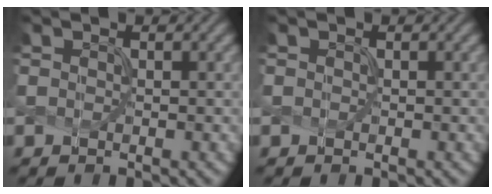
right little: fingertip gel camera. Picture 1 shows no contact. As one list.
[{"total": 0.6, "force": [-0.1, -0.2, -0.5], "torque": [0.006, 0.002, 0.006]}]